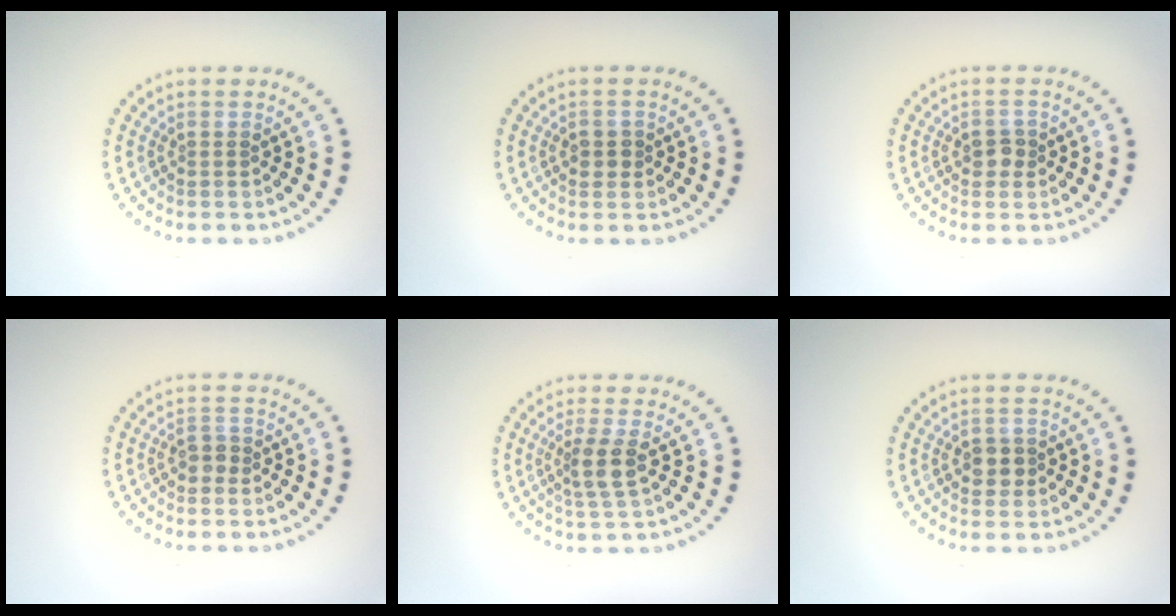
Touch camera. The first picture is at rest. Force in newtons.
{"total": 1.6, "press": 1.6, "slide": 0.3}
{"total": 1.7, "press": 1.6, "slide": 0.4}
{"total": 1.4, "press": 1.4, "slide": 0.5}
{"total": 2.6, "press": 2.1, "slide": 1.5}
{"total": 1.8, "press": 1.8, "slide": 0.6}